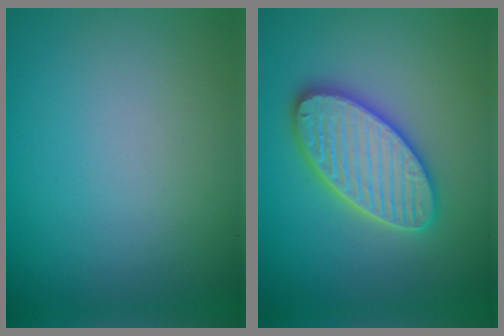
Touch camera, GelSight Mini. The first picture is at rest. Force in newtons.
{"total": 5.8, "press": 5.8, "slide": 0.7}